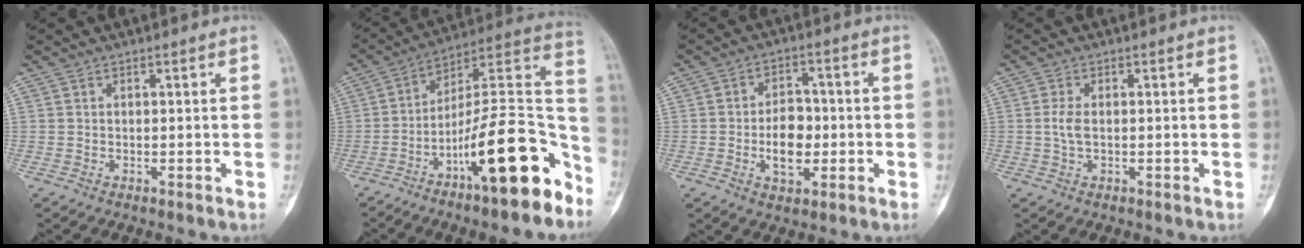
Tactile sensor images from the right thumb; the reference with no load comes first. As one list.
[{"total": 21.3, "force": [-11.1, 5.4, 17.4], "torque": [-0.240, 0.086, -0.181]}, {"total": 8.2, "force": [-1.4, 5.3, 6.1], "torque": [-0.074, 0.011, -0.025]}, {"total": 2.5, "force": [0.0, 1.3, 2.2], "torque": [-0.052, 0.004, -0.003]}]